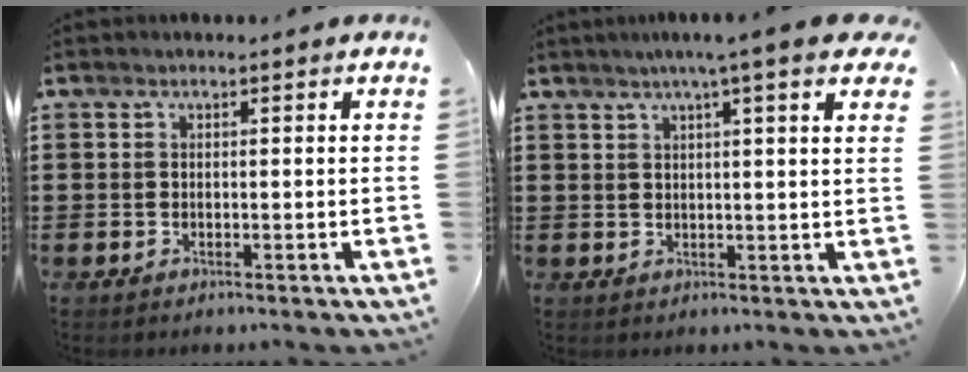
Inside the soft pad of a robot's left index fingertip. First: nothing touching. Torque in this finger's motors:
{"motor_torque": [2.14, 0.00, 1.05, 0.21]}